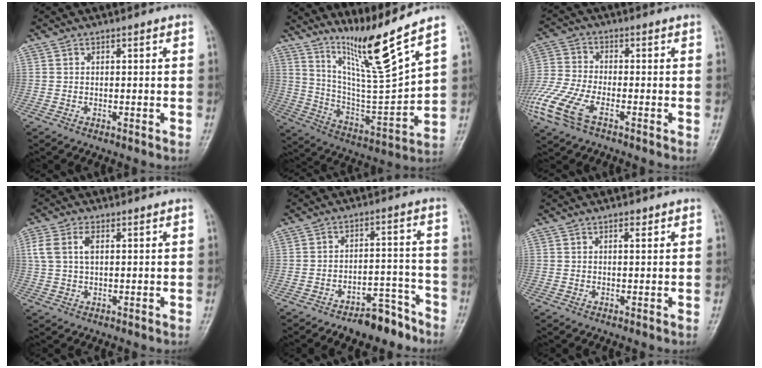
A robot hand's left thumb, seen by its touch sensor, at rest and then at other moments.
{"total": 14.8, "force": [11.2, -1.0, 9.7], "torque": [-0.157, -0.085, 0.214]}
{"total": 11.3, "force": [-5.7, 4.8, 8.5], "torque": [-0.209, 0.005, -0.115]}
{"total": 4.8, "force": [1.6, 2.4, 3.8], "torque": [-0.087, 0.011, 0.035]}
{"total": 8.1, "force": [-6.3, 3.5, 3.7], "torque": [-0.031, 0.053, -0.095]}
{"total": 1.3, "force": [0.8, 0.5, 0.9], "torque": [-0.010, -0.003, 0.011]}